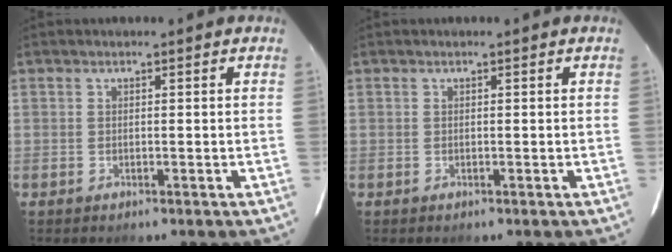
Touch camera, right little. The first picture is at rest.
{"total": 0.0}